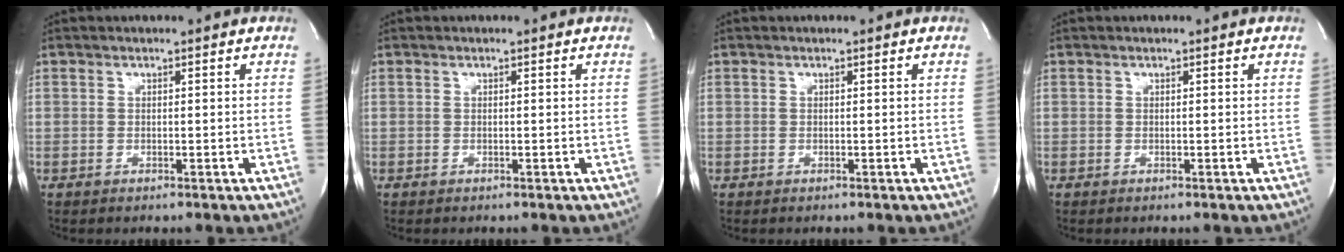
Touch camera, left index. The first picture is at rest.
{"total": 0.0}
{"total": 0.0}
{"total": 0.0}